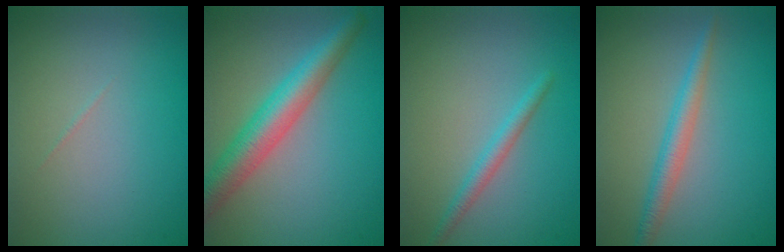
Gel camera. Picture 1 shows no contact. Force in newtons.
{"total": 5.3, "press": 5.3, "slide": 0.2}
{"total": 1.7, "press": 1.7, "slide": 0.1}
{"total": 2.5, "press": 2.5, "slide": 0.1}